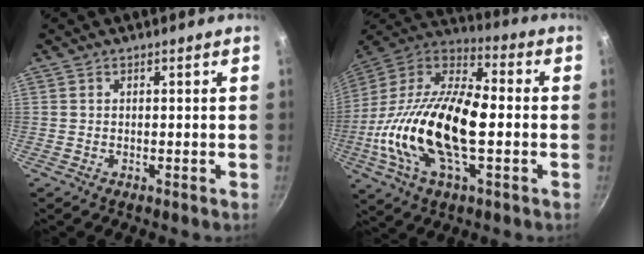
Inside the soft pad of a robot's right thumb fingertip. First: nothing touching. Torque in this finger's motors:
{"motor_torque": [1.39, 2.72, 2.67, -0.09, 0.83]}